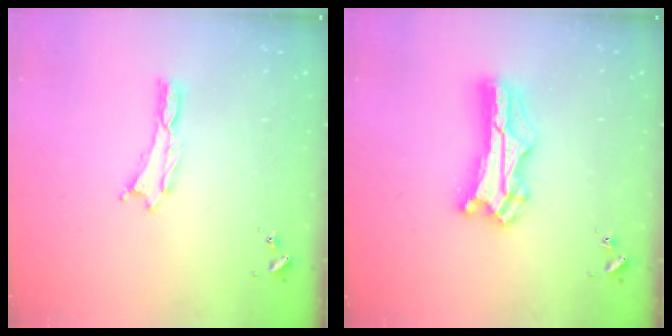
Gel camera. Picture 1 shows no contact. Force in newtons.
{"total": 9.2, "press": 9.2, "slide": 1.0}